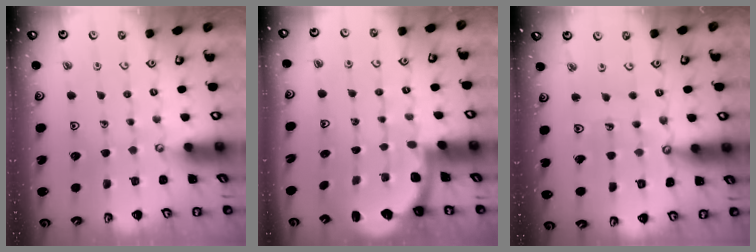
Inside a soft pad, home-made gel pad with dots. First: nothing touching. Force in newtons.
{"total": 2.2, "press": 2.1, "slide": 0.8}
{"total": 9.6, "press": 9.6, "slide": 1.0}